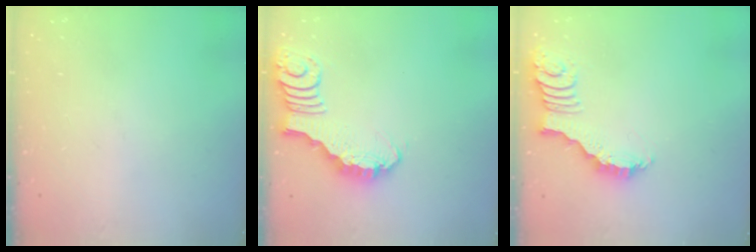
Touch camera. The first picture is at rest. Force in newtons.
{"total": 2.7, "press": 2.7, "slide": 0.2}
{"total": 2.4, "press": 2.4, "slide": 0.4}